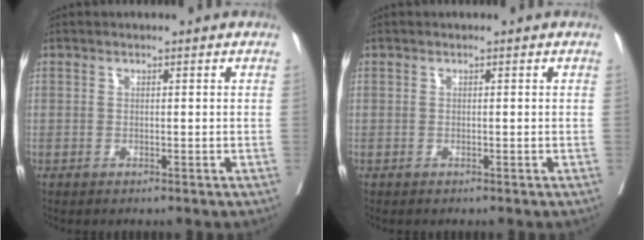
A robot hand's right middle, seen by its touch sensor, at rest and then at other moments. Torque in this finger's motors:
{"motor_torque": [0.30, -0.39, -0.01, 0.02]}